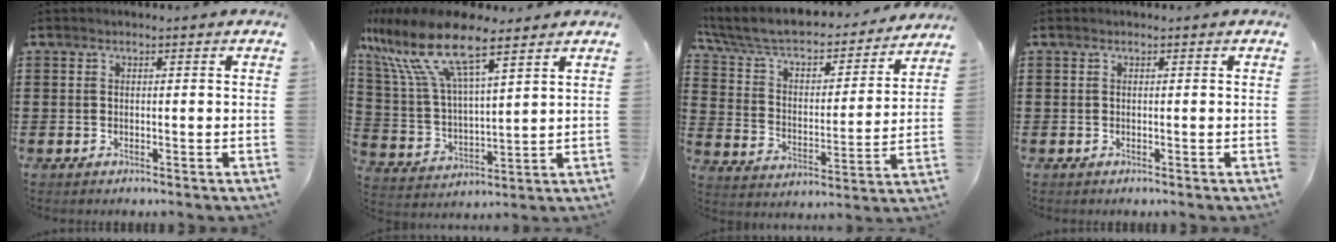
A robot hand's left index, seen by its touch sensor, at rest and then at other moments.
{"total": 13.2, "force": [9.0, 3.7, 9.0], "torque": [-0.215, -0.030, 0.154]}
{"total": 6.7, "force": [5.8, 2.0, 2.9], "torque": [-0.082, -0.045, 0.095]}
{"total": 0.0}